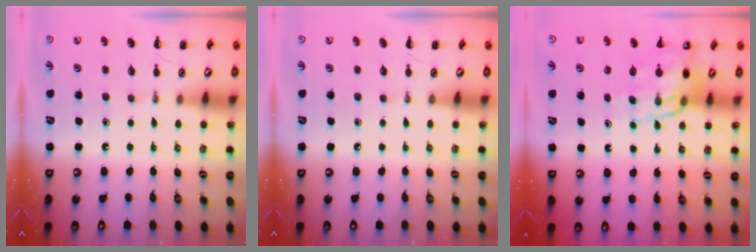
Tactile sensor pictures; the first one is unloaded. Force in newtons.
{"total": 0.0}
{"total": 11.4, "press": 10.9, "slide": 3.2}